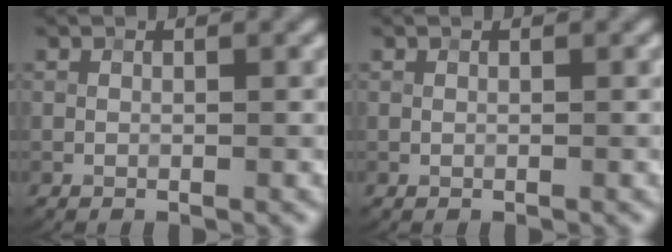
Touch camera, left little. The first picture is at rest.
{"total": 0.0}